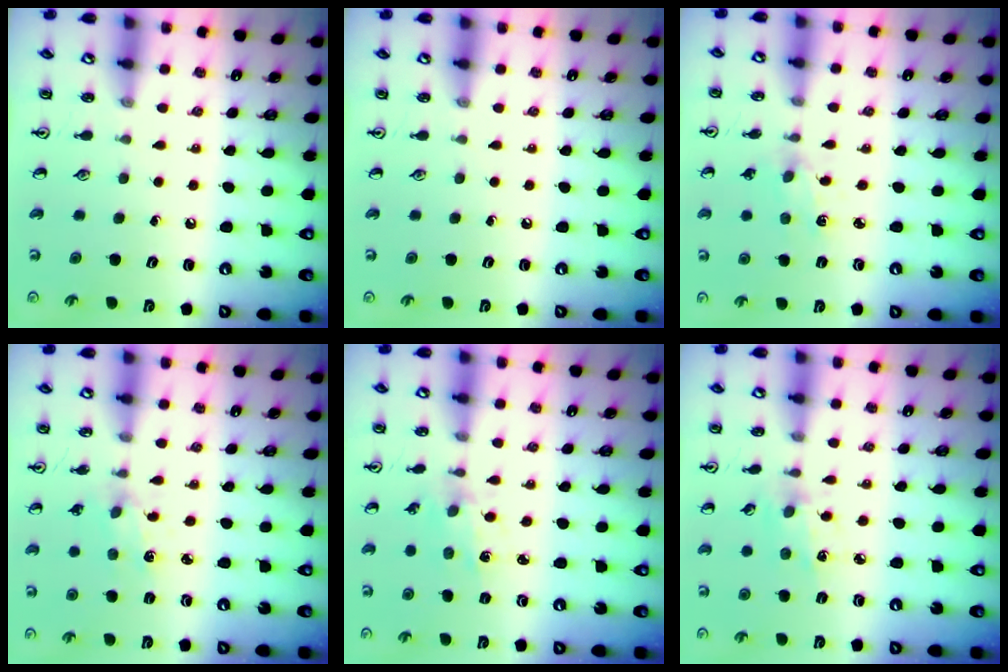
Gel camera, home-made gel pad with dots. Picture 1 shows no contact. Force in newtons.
{"total": 0.0}
{"total": 1.9, "press": 1.9, "slide": 0.3}
{"total": 2.7, "press": 2.7, "slide": 0.3}
{"total": 1.6, "press": 1.6, "slide": 0.1}
{"total": 2.5, "press": 2.5, "slide": 0.4}